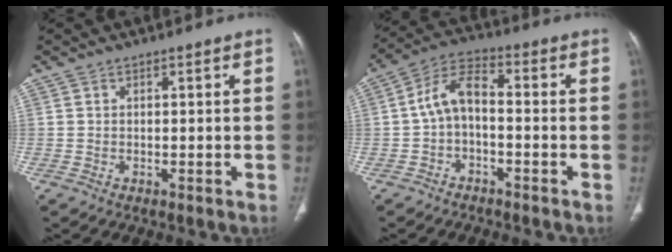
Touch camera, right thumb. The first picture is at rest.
{"total": 7.3, "force": [-1.3, 4.0, 6.0], "torque": [-0.112, 0.033, -0.037]}